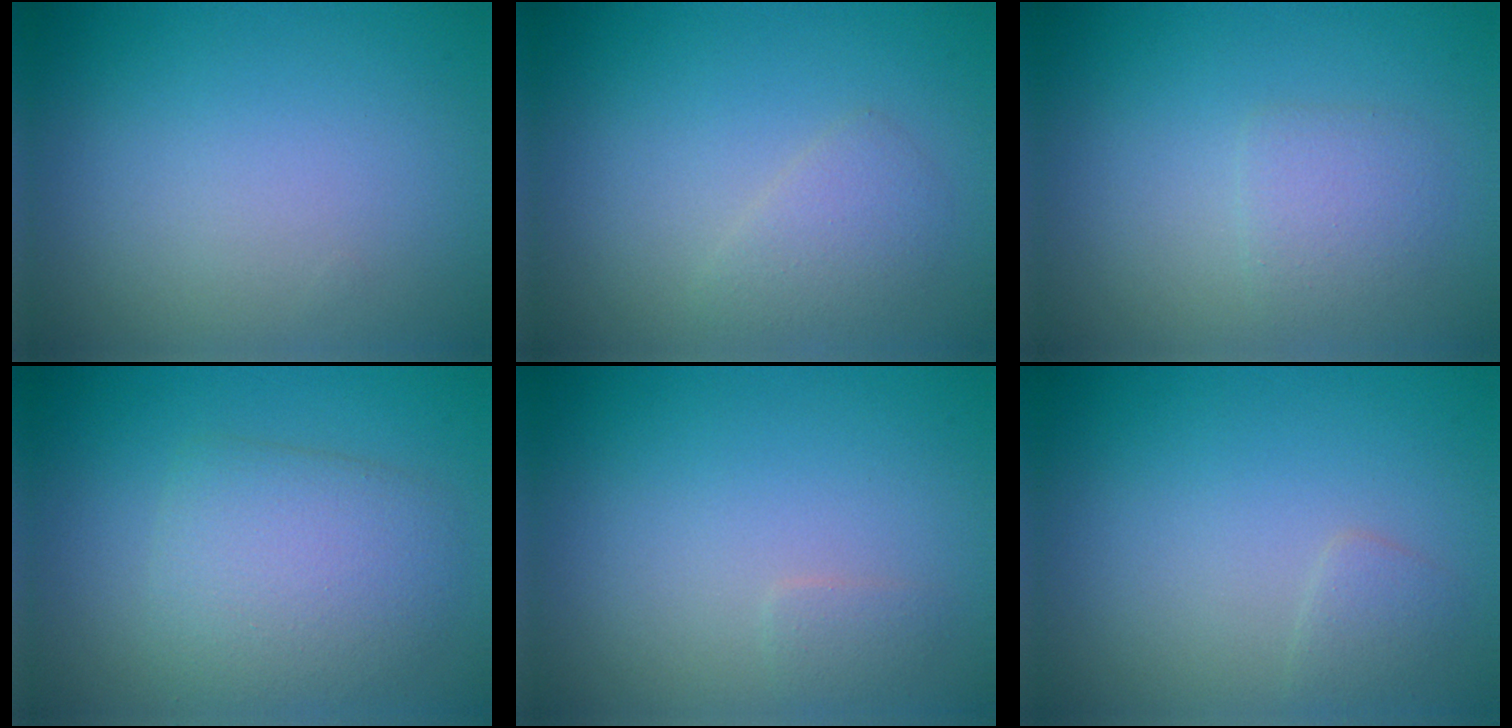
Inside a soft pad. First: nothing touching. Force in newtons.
{"total": 1.7, "press": 1.7, "slide": 0.1}
{"total": 1.9, "press": 1.9, "slide": 0.1}
{"total": 4.8, "press": 4.7, "slide": 0.3}
{"total": 0.9, "press": 0.9, "slide": 0.1}
{"total": 1.2, "press": 1.2, "slide": 0.1}